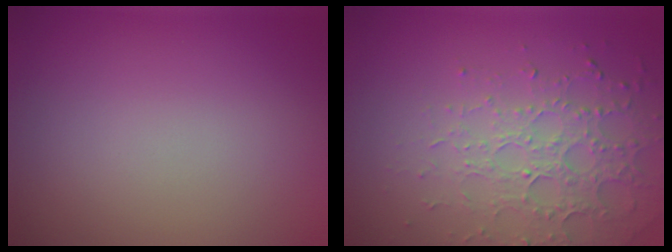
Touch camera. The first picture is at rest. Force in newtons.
{"total": 4.7, "press": 3.4, "slide": 3.1}